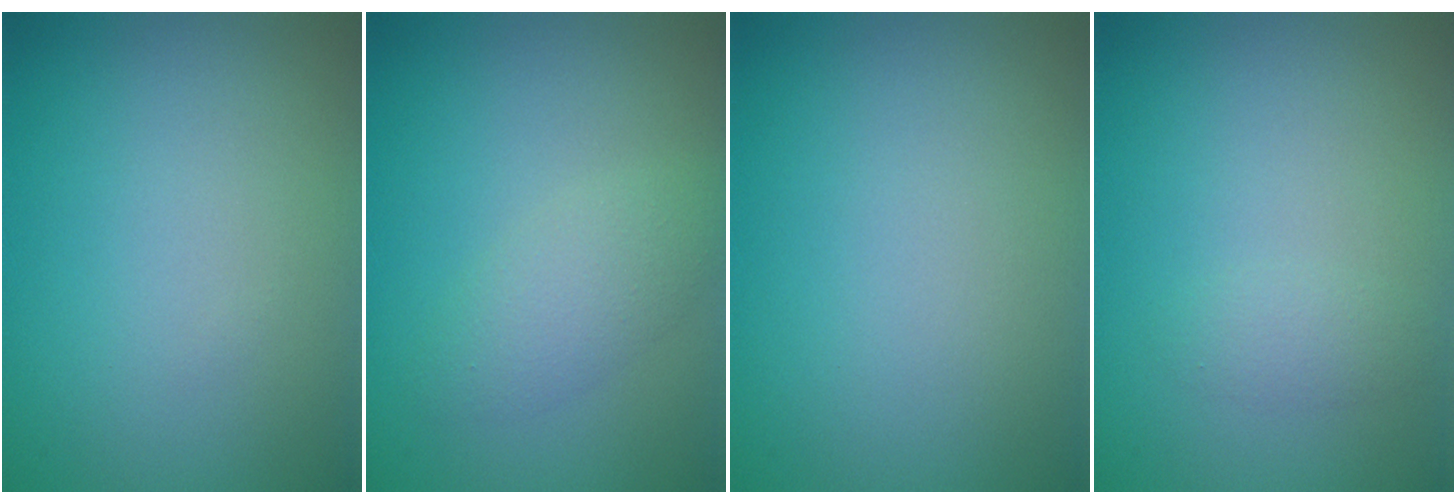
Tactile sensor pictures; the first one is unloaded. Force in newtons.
{"total": 2.4, "press": 2.4, "slide": 0.0}
{"total": 0.0}
{"total": 1.0, "press": 1.0, "slide": 0.0}